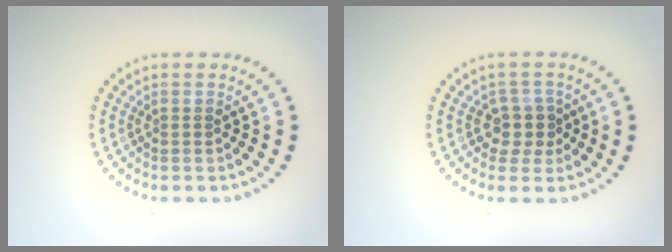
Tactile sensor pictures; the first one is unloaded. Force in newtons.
{"total": 2.5, "press": 2.0, "slide": 1.4}